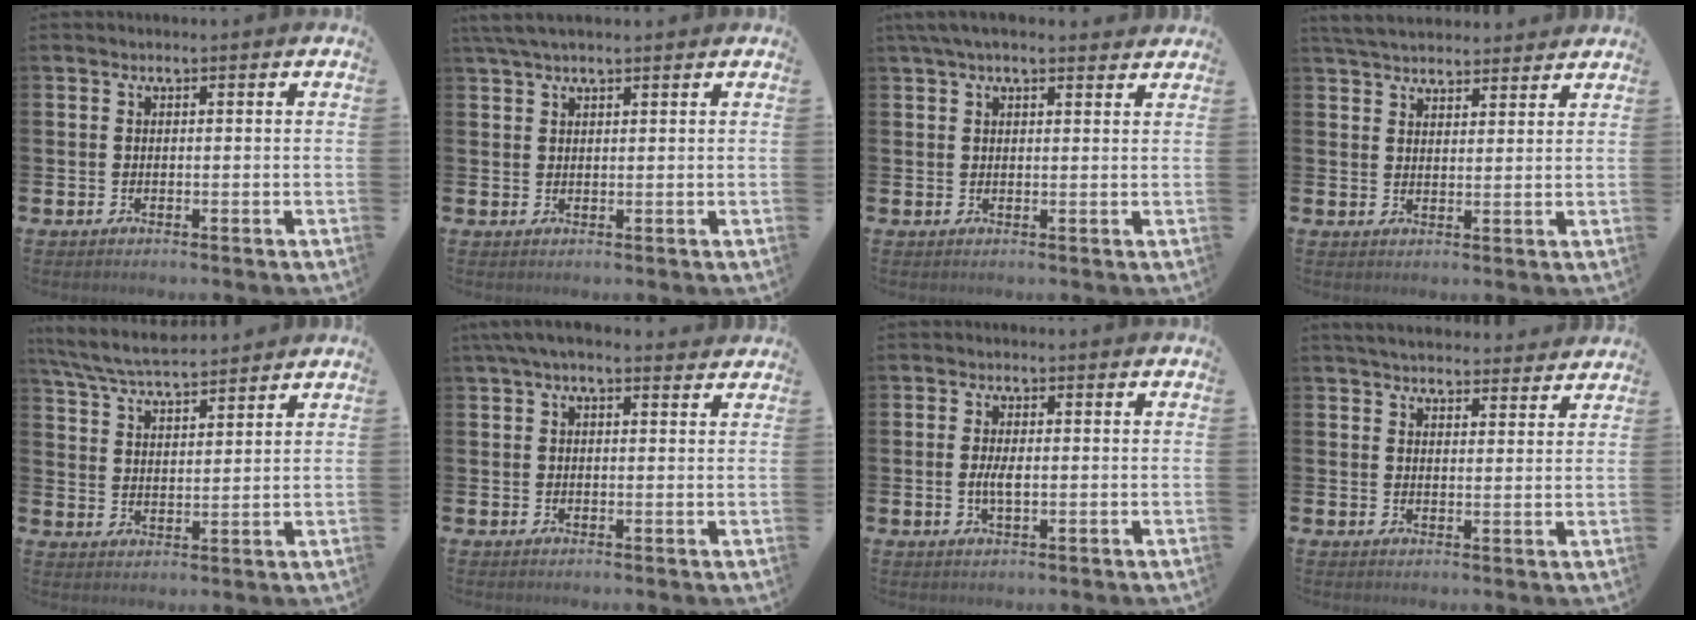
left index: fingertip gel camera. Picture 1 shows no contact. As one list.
[{"total": 3.2, "force": [2.5, 0.8, 1.8], "torque": [-0.033, 0.000, 0.045]}, {"total": 3.5, "force": [2.9, 0.9, 1.7], "torque": [-0.033, -0.005, 0.052]}, {"total": 4.8, "force": [4.6, 1.0, 0.7], "torque": [-0.019, -0.019, 0.084]}, {"total": 6.5, "force": [6.3, 0.8, 1.8], "torque": [-0.056, -0.029, 0.113]}, {"total": 2.9, "force": [2.3, 0.9, 1.7], "torque": [-0.031, -0.002, 0.040]}, {"total": 2.6, "force": [-0.1, 1.0, 2.4], "torque": [-0.039, -0.001, -0.004]}, {"total": 4.5, "force": [4.4, 0.8, 0.7], "torque": [-0.017, -0.022, 0.078]}]